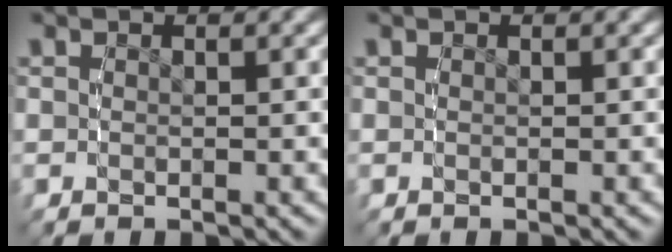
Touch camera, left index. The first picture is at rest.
{"total": 0.0}